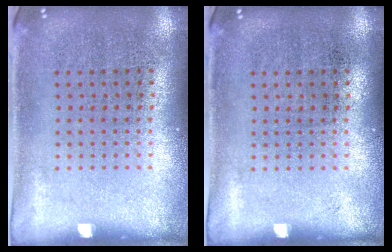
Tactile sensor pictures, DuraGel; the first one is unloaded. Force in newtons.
{"total": 0.0}